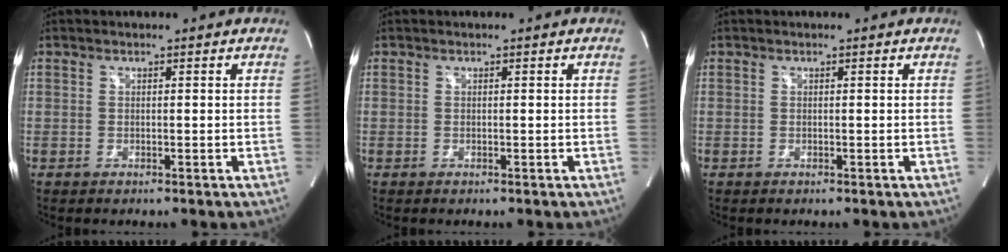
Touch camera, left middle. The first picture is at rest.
{"total": 0.0}
{"total": 0.0}